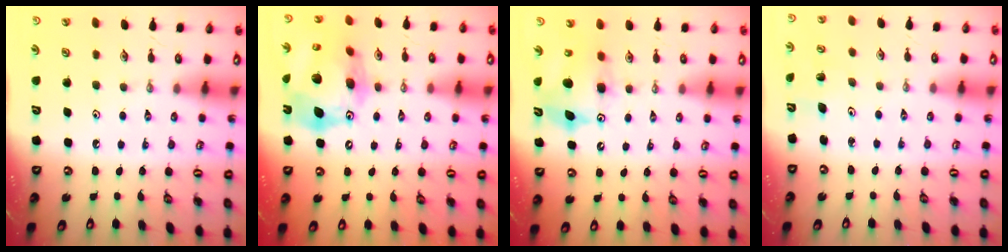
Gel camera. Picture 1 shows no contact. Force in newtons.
{"total": 21.3, "press": 21.1, "slide": 2.5}
{"total": 9.2, "press": 9.2, "slide": 0.3}
{"total": 1.9, "press": 1.9, "slide": 0.0}